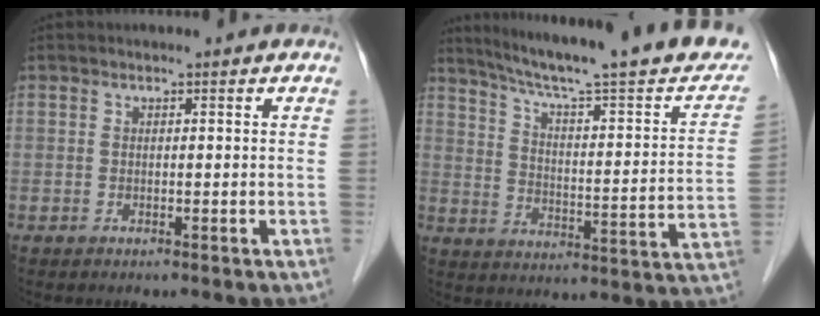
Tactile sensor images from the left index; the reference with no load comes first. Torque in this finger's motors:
{"motor_torque": [-0.80, -0.83, 0.24, 0.04]}